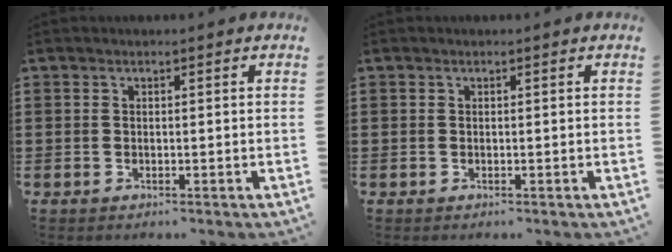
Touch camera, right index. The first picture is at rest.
{"total": 0.0}